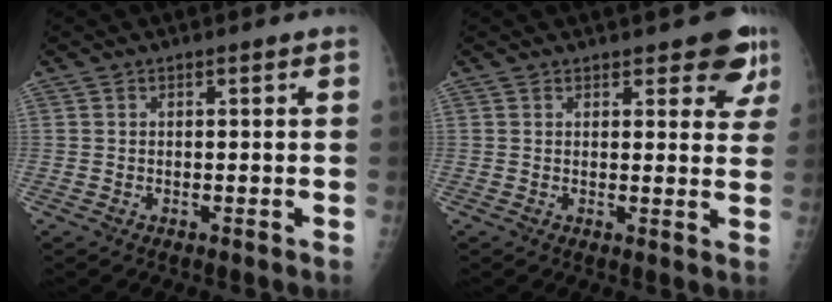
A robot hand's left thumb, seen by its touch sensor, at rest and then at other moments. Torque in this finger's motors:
{"motor_torque": [1.40, 1.18, 0.23, -0.34, 0.00]}